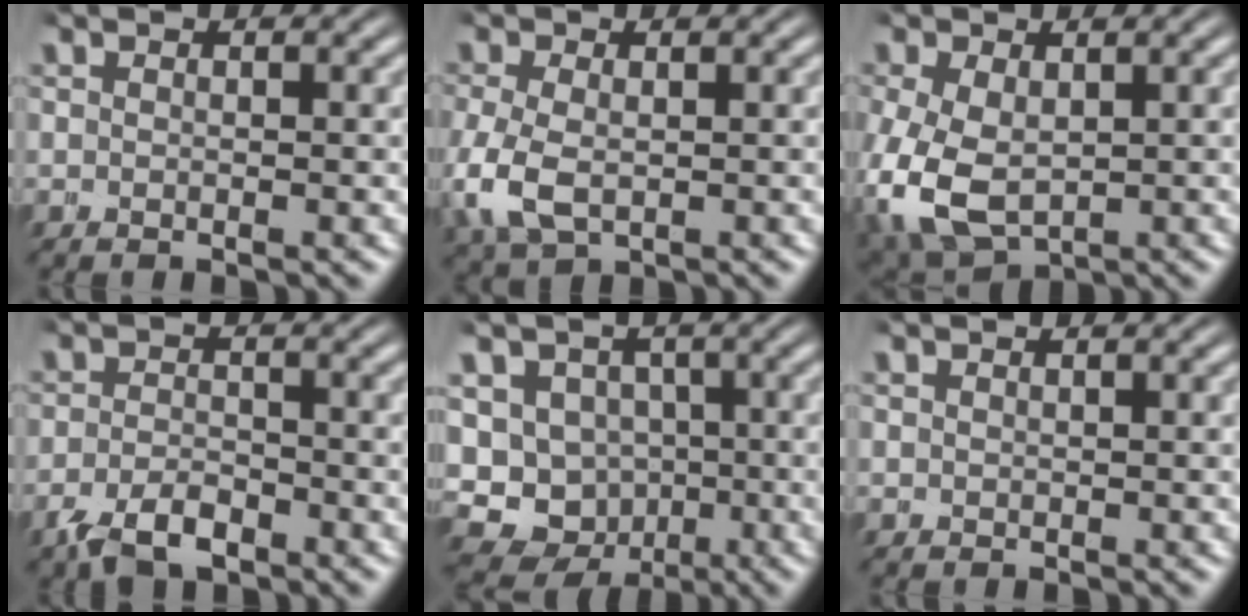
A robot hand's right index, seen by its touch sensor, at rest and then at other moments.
{"total": 3.5, "force": [-1.1, 2.7, 1.9], "torque": [-0.083, -0.033, 0.008]}
{"total": 7.2, "force": [-2.0, 5.9, 3.6], "torque": [-0.127, -0.055, 0.005]}
{"total": 3.4, "force": [-2.9, 1.5, 0.8], "torque": [-0.021, -0.018, -0.036]}
{"total": 15.3, "force": [-4.3, 14.3, 3.3], "torque": [-0.125, -0.080, -0.057]}
{"total": 0.8, "force": [0.0, -0.1, -0.8], "torque": [0.010, -0.004, 0.006]}